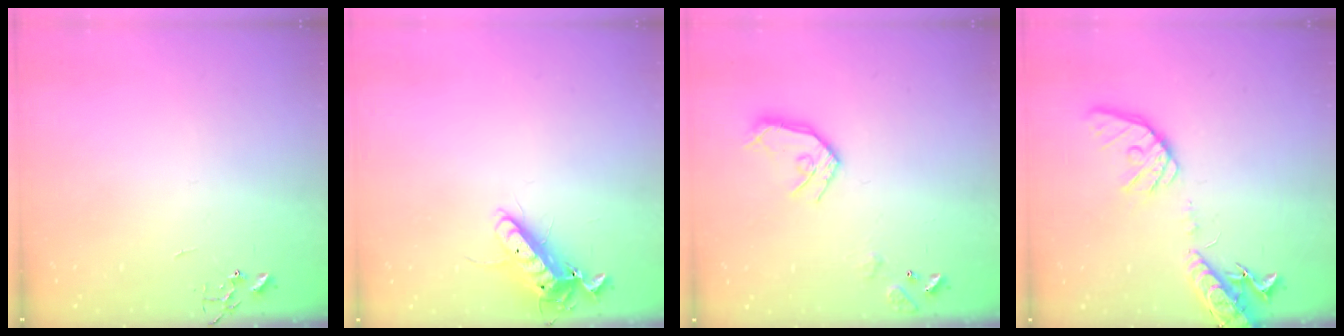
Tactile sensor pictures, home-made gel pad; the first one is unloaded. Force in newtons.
{"total": 12.2, "press": 12.1, "slide": 1.7}
{"total": 12.7, "press": 12.6, "slide": 1.6}
{"total": 16.0, "press": 15.8, "slide": 2.5}